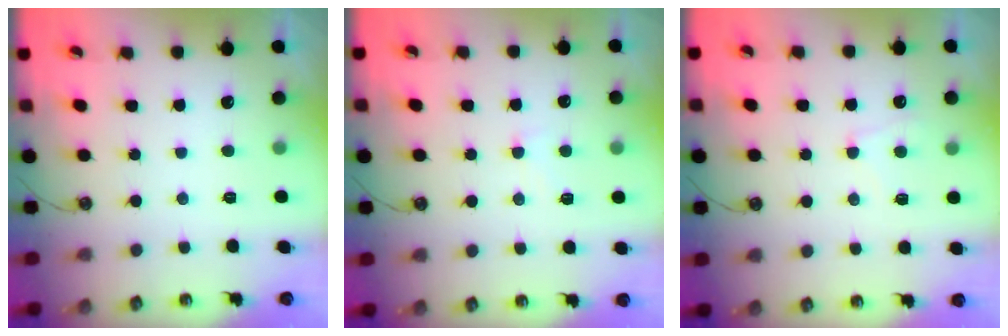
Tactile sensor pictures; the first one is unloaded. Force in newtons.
{"total": 0.8, "press": 0.1, "slide": 0.8}
{"total": 0.6, "press": 0.3, "slide": 0.5}